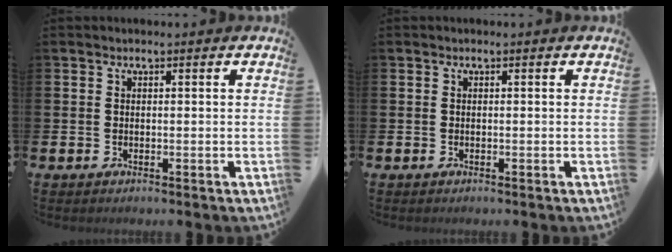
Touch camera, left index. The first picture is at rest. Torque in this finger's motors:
{"motor_torque": [-0.02, 0.02, 0.00, 0.00]}